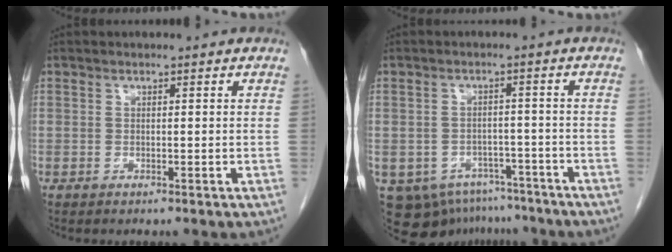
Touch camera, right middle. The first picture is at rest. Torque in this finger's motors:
{"motor_torque": [-0.07, 0.13, -0.11, -0.02]}